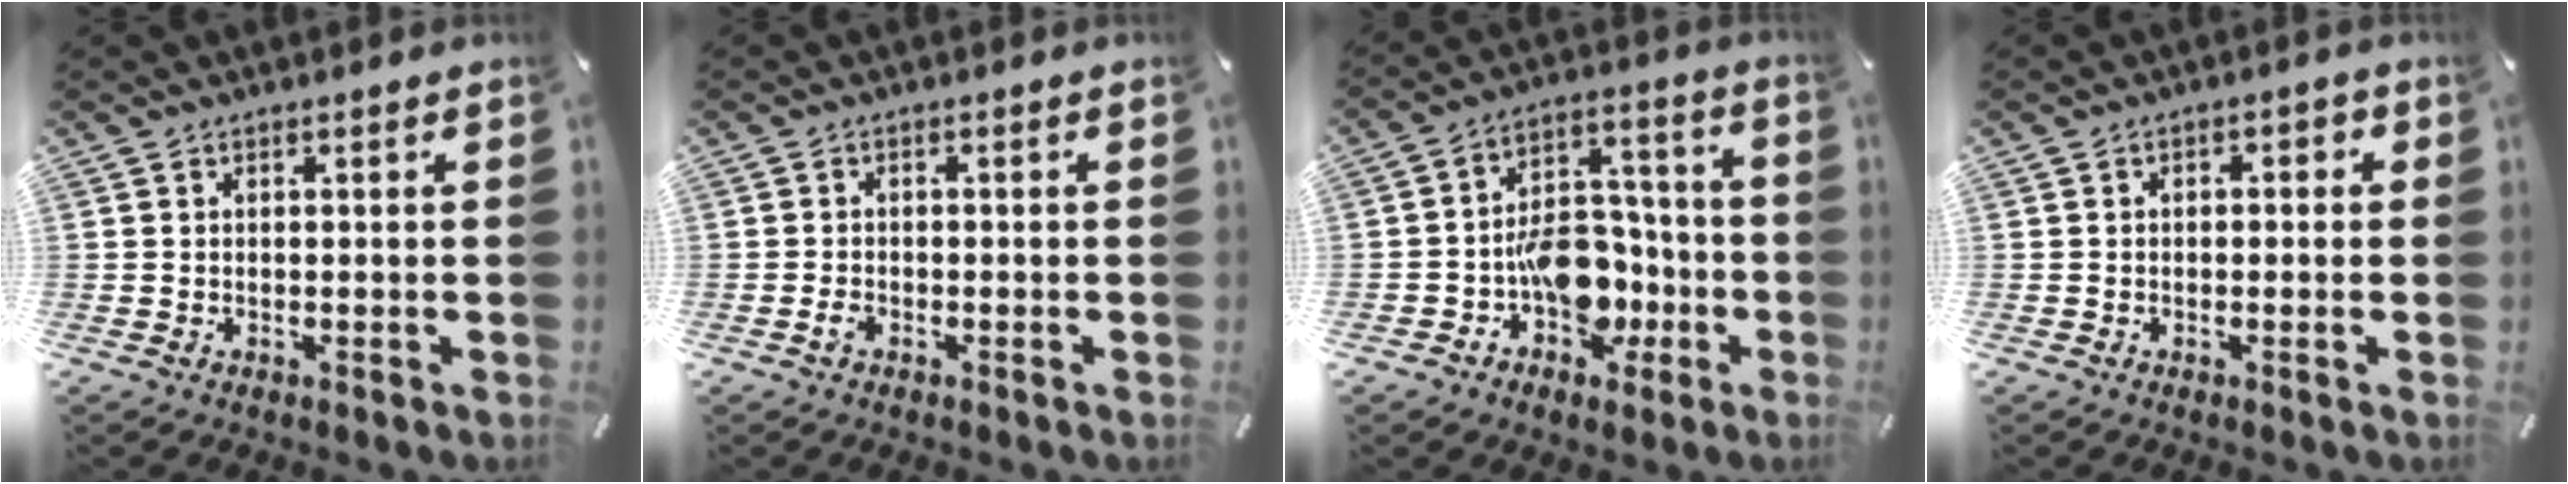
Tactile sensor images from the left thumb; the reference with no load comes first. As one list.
[{"total": 1.4, "force": [-0.9, 0.8, 0.7], "torque": [-0.014, 0.004, -0.018]}, {"total": 13.1, "force": [-4.2, 10.0, 7.3], "torque": [-0.095, 0.024, -0.064]}, {"total": 1.7, "force": [-0.9, 1.1, 0.9], "torque": [-0.018, 0.010, -0.021]}]